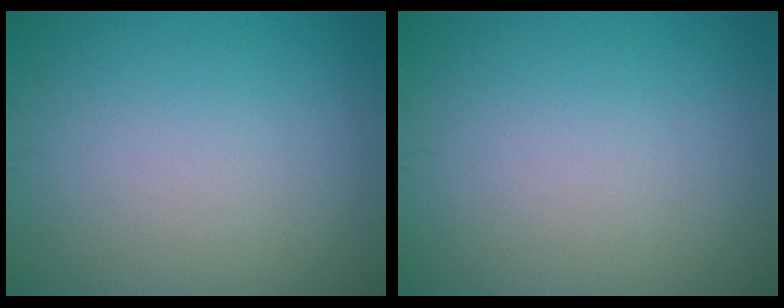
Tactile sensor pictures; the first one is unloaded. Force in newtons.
{"total": 0.0}